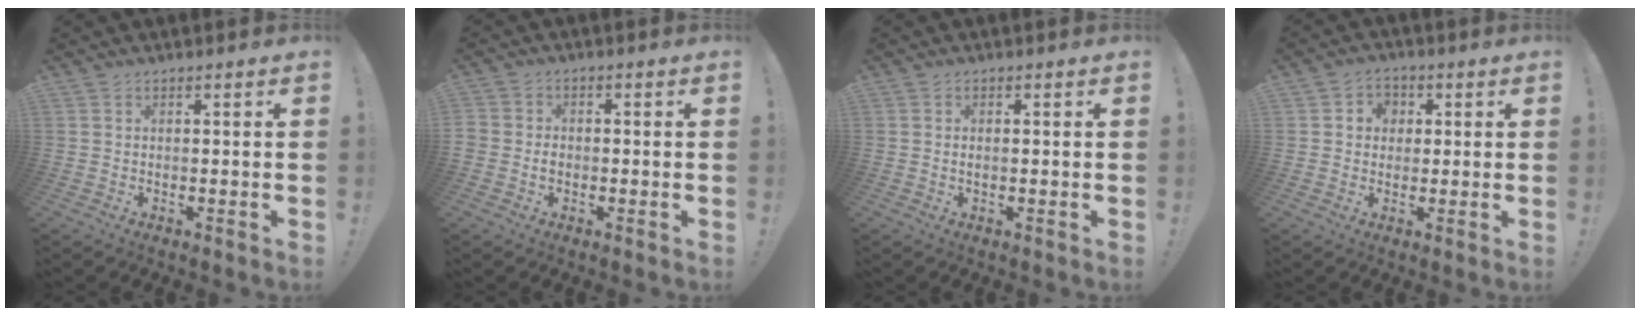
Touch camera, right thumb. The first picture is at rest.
{"total": 2.5, "force": [-1.2, 2.0, 0.9], "torque": [-0.012, 0.005, -0.023]}
{"total": 0.8, "force": [-0.1, 0.3, 0.7], "torque": [-0.019, 0.004, -0.001]}
{"total": 4.6, "force": [0.3, 4.4, 1.5], "torque": [-0.027, 0.006, 0.005]}